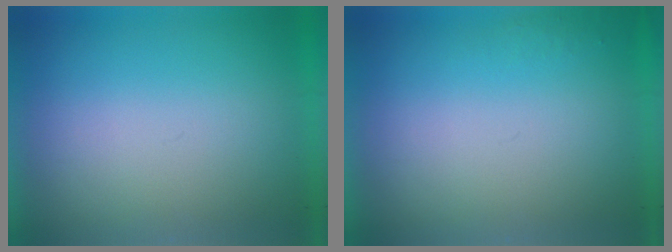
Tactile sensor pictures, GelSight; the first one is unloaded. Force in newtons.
{"total": 1.0}